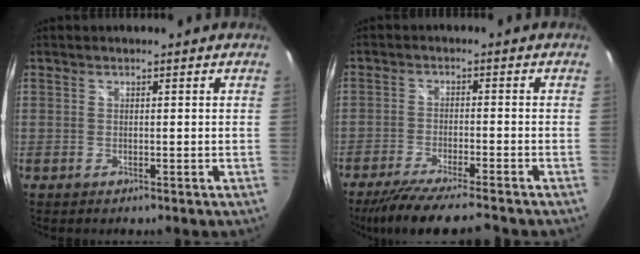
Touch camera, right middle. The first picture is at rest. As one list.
[{"total": 10.9, "force": [-9.6, 0.3, 5.3], "torque": [-0.117, -0.022, -0.159]}]